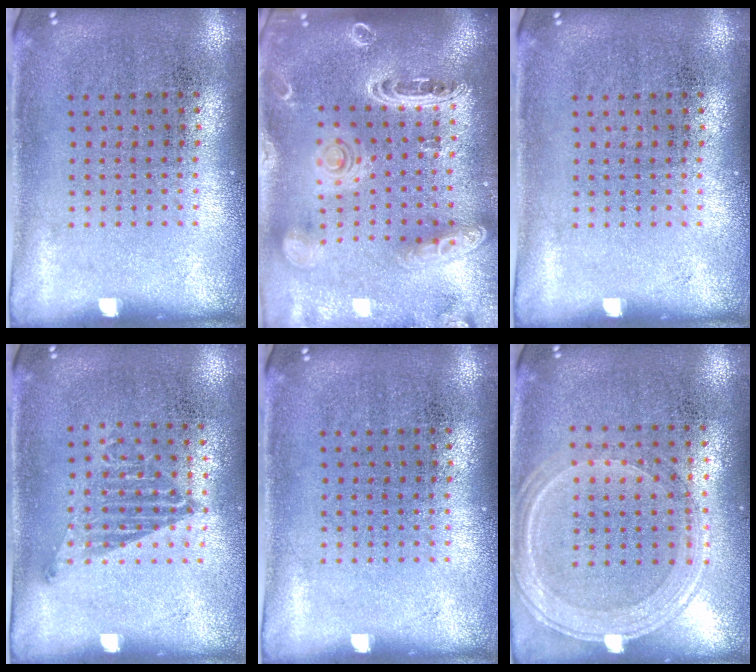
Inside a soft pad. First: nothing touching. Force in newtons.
{"total": 2.8, "press": 2.5, "slide": 1.4}
{"total": 0.0}
{"total": 1.0, "press": 0.8, "slide": 0.6}
{"total": 0.0}
{"total": 1.3, "press": 1.3, "slide": 0.3}